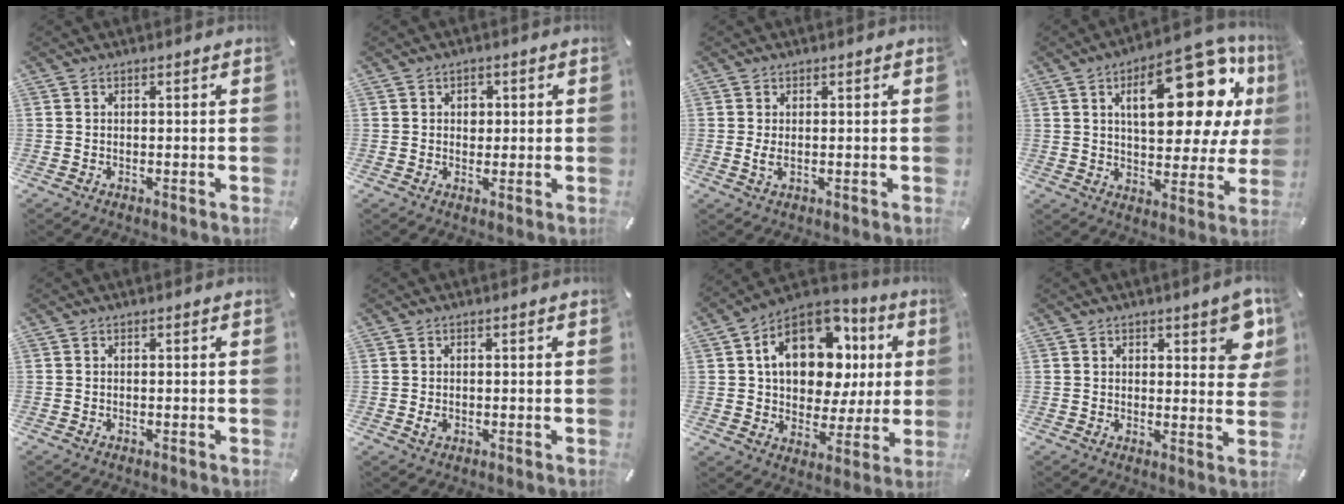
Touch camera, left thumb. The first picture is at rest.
{"total": 2.8, "force": [0.4, 2.4, 1.4], "torque": [-0.006, -0.004, -0.001]}
{"total": 2.4, "force": [0.2, 1.0, 2.1], "torque": [-0.041, -0.004, -0.001]}
{"total": 23.9, "force": [9.6, 10.8, 19.0], "torque": [-0.257, -0.053, 0.148]}
{"total": 0.0}
{"total": 1.5, "force": [-0.1, 1.2, 0.9], "torque": [-0.010, -0.001, -0.004]}
{"total": 17.9, "force": [5.7, 12.3, 11.7], "torque": [-0.192, -0.018, 0.103]}
{"total": 6.6, "force": [3.5, 3.2, 4.6], "torque": [-0.047, -0.017, 0.056]}